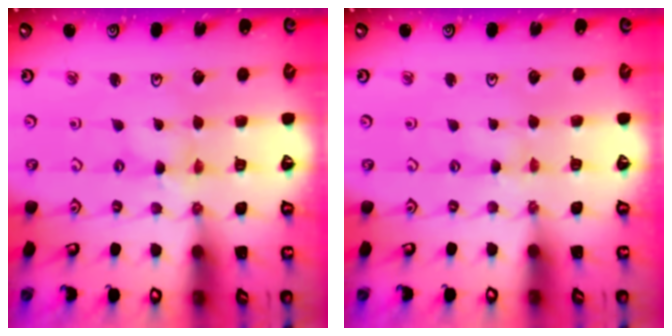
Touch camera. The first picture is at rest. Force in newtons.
{"total": 1.8, "press": 1.8, "slide": 0.4}